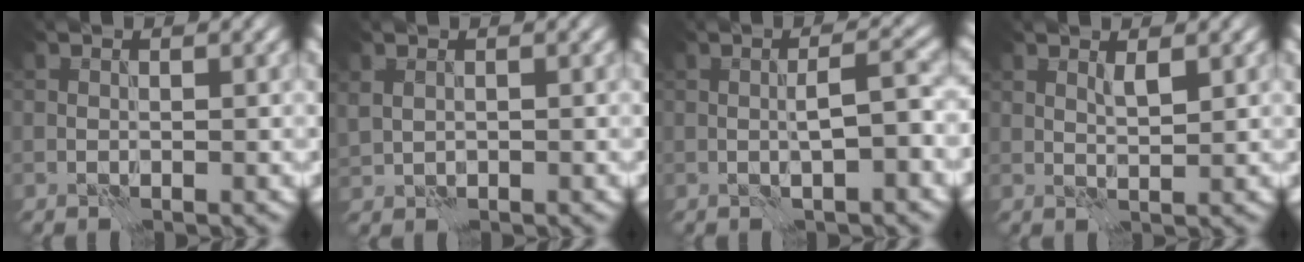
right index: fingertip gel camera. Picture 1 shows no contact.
{"total": 1.0, "force": [0.3, 0.7, 0.6], "torque": [-0.015, -0.002, 0.011]}
{"total": 2.7, "force": [-0.3, 0.2, 2.7], "torque": [-0.046, 0.009, -0.006]}
{"total": 1.2, "force": [0.6, 0.2, 1.0], "torque": [-0.022, -0.004, 0.011]}